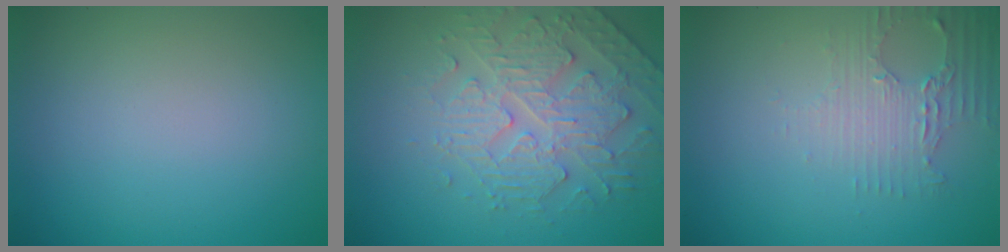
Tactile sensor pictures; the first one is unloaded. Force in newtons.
{"total": 4.8, "press": 3.8, "slide": 2.8}
{"total": 2.7, "press": 2.4, "slide": 1.3}